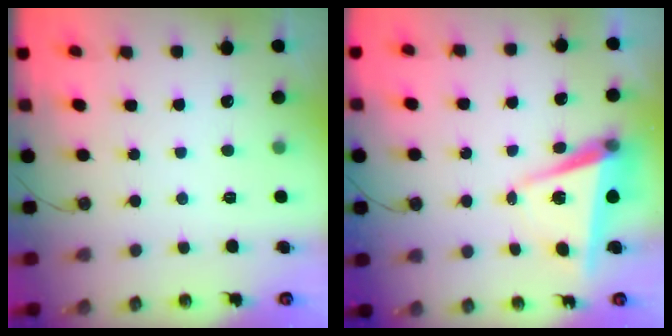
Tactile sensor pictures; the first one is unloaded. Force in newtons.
{"total": 6.8, "press": 5.2, "slide": 4.3}